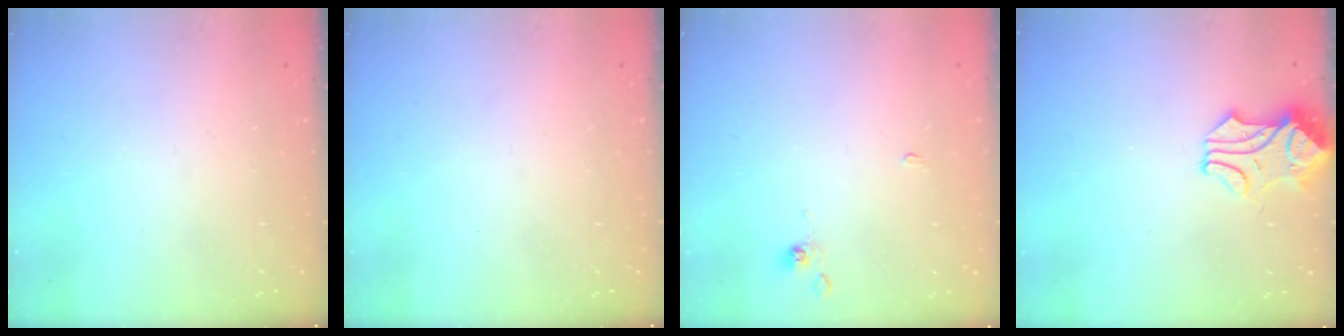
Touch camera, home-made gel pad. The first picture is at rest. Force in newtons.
{"total": 0.0}
{"total": 0.0}
{"total": 0.6, "press": 0.6, "slide": 0.2}